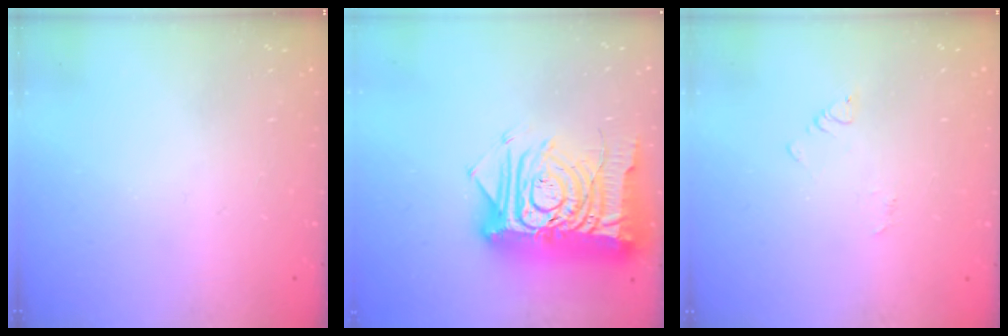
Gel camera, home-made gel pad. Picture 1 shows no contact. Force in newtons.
{"total": 24.5, "press": 24.3, "slide": 2.7}
{"total": 2.4, "press": 2.4, "slide": 0.3}